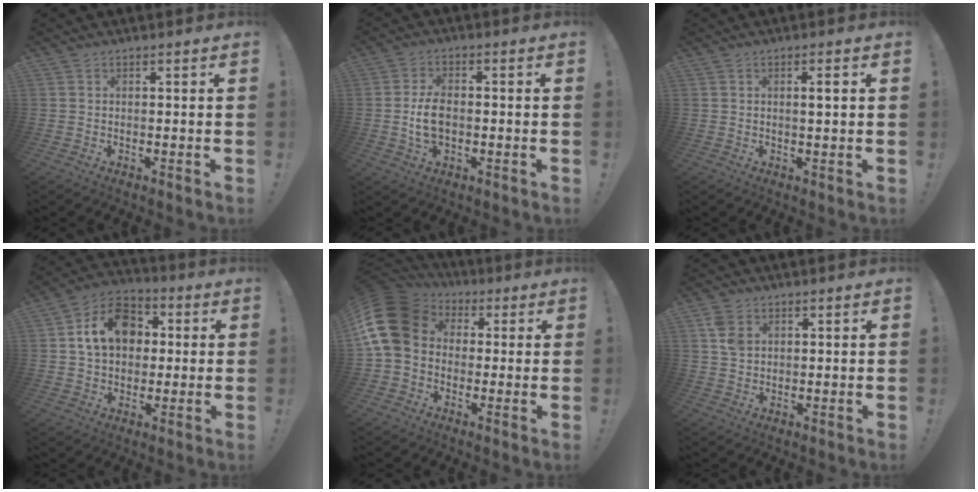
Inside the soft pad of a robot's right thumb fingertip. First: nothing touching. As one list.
[{"total": 7.0, "force": [-0.9, 4.2, 5.5], "torque": [-0.096, 0.002, -0.017]}, {"total": 2.5, "force": [0.5, 0.2, 2.4], "torque": [-0.040, -0.001, 0.004]}, {"total": 15.0, "force": [3.5, 11.7, 8.7], "torque": [-0.124, 0.006, 0.072]}, {"total": 16.1, "force": [2.6, 12.5, 9.9], "torque": [-0.181, 0.003, 0.050]}, {"total": 4.9, "force": [1.9, 3.3, 3.0], "torque": [-0.043, -0.001, 0.036]}]